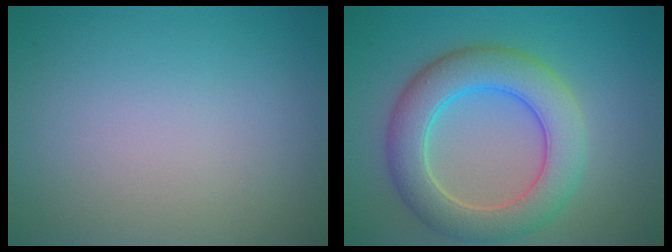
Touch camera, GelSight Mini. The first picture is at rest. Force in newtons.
{"total": 6.7, "press": 6.7, "slide": 0.5}